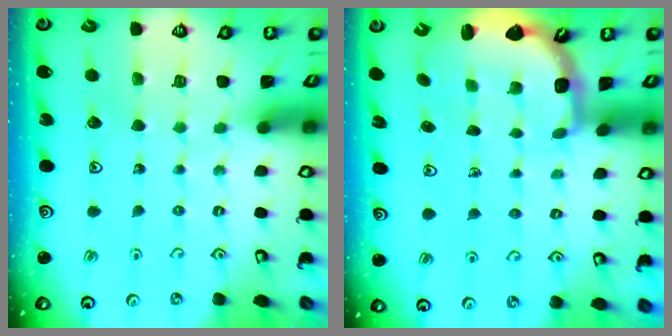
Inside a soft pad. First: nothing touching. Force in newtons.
{"total": 3.8, "press": 3.4, "slide": 1.8}